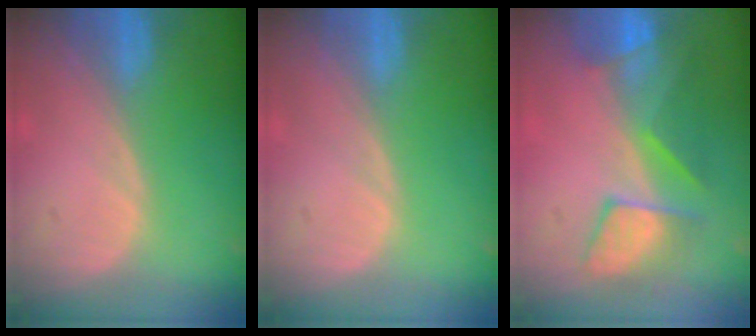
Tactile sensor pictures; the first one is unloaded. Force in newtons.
{"total": 0.0}
{"total": 8.2, "press": 7.9, "slide": 2.4}